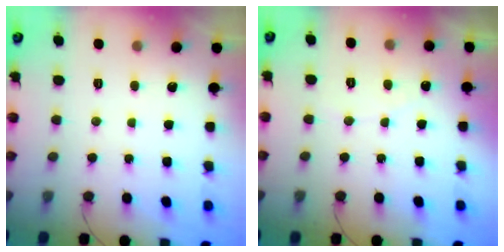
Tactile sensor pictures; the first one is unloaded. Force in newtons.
{"total": 2.4, "press": 2.4, "slide": 0.1}